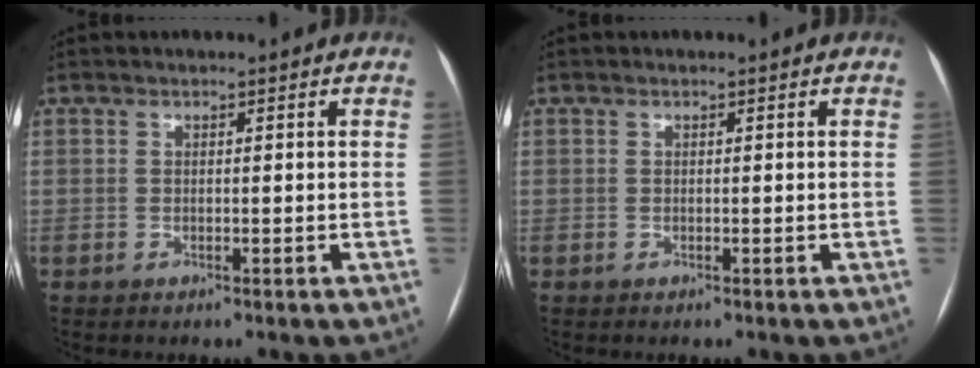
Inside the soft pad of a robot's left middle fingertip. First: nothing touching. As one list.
[{"total": 0.0}]